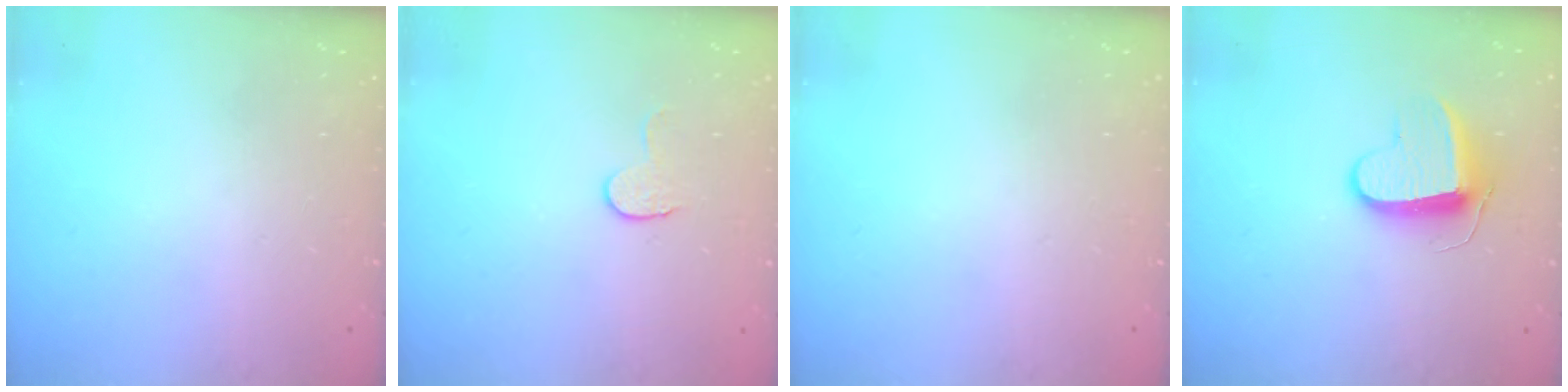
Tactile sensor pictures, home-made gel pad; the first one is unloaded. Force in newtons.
{"total": 4.6, "press": 4.6, "slide": 0.4}
{"total": 0.0}
{"total": 9.4, "press": 9.4, "slide": 0.5}